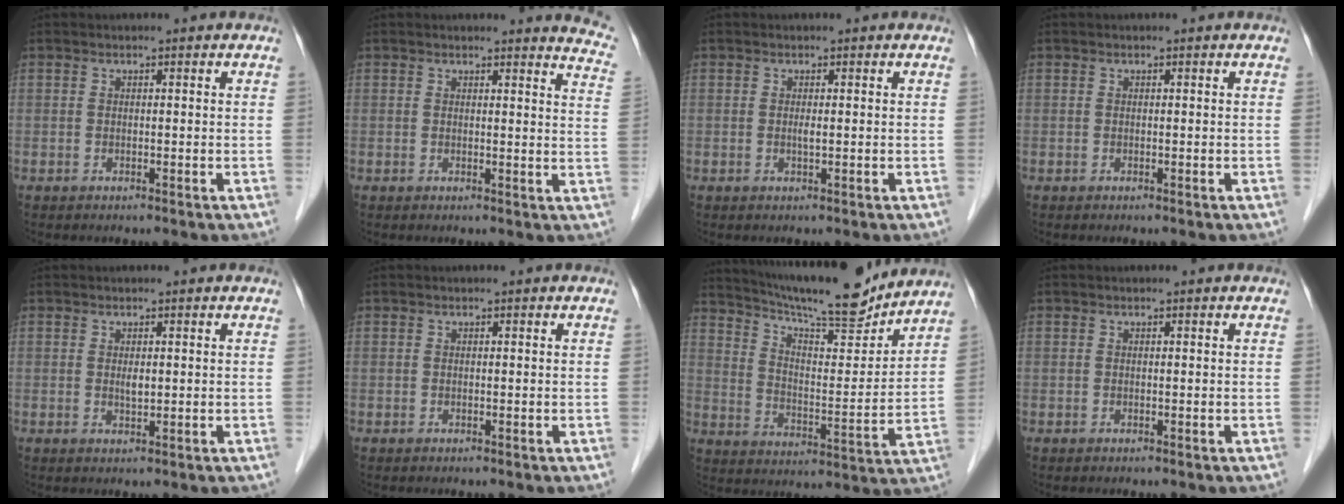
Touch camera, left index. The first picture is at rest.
{"total": 8.2, "force": [8.1, 0.6, 1.1], "torque": [0.014, -0.064, 0.049]}
{"total": 0.7, "force": [0.2, 0.0, 0.6], "torque": [-0.017, -0.002, 0.002]}
{"total": 0.0}
{"total": 1.1, "force": [0.4, 0.4, 1.0], "torque": [-0.020, -0.003, 0.008]}
{"total": 0.0}
{"total": 18.0, "force": [16.3, 1.7, 7.4], "torque": [-0.130, -0.004, 0.248]}
{"total": 0.0}